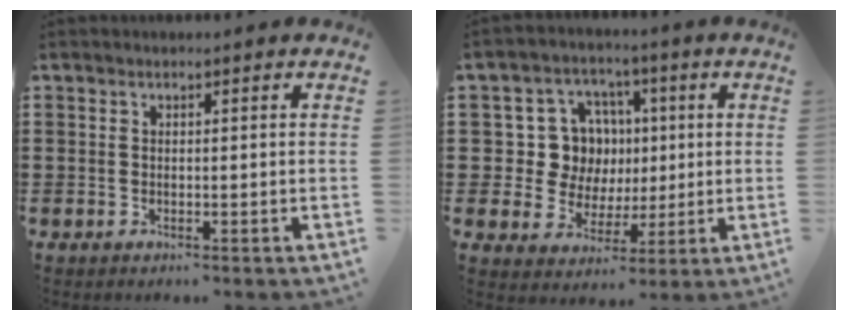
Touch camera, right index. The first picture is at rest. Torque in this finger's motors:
{"motor_torque": [0.32, 0.27, 0.39, 0.05]}